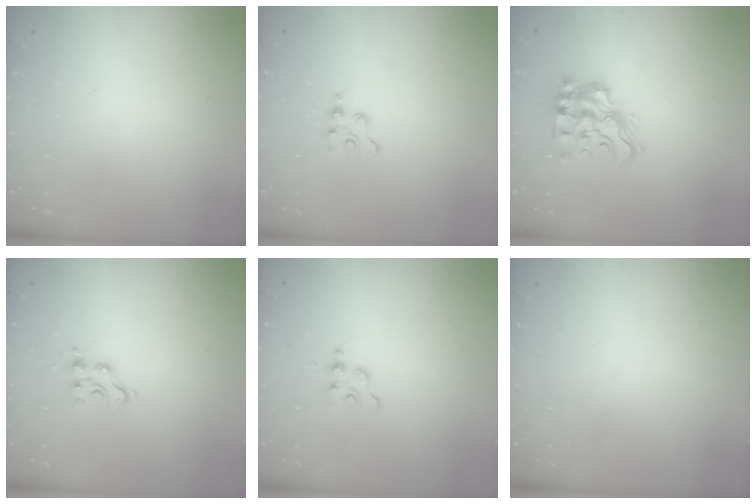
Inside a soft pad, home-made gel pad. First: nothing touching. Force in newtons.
{"total": 2.8, "press": 2.8, "slide": 0.4}
{"total": 15.4, "press": 15.3, "slide": 1.8}
{"total": 9.1, "press": 9.1, "slide": 0.5}
{"total": 1.9, "press": 1.9, "slide": 0.2}
{"total": 0.0}